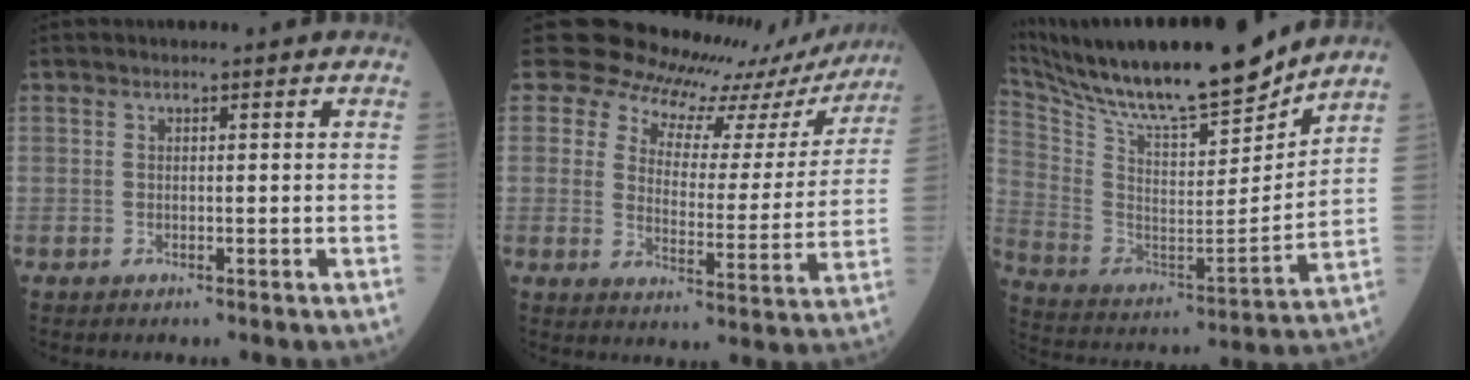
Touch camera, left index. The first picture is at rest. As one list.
[{"total": 16.5, "force": [15.0, 5.9, 3.4], "torque": [-0.031, -0.052, 0.166]}, {"total": 23.3, "force": [20.3, 3.1, 10.9], "torque": [-0.215, -0.020, 0.339]}]